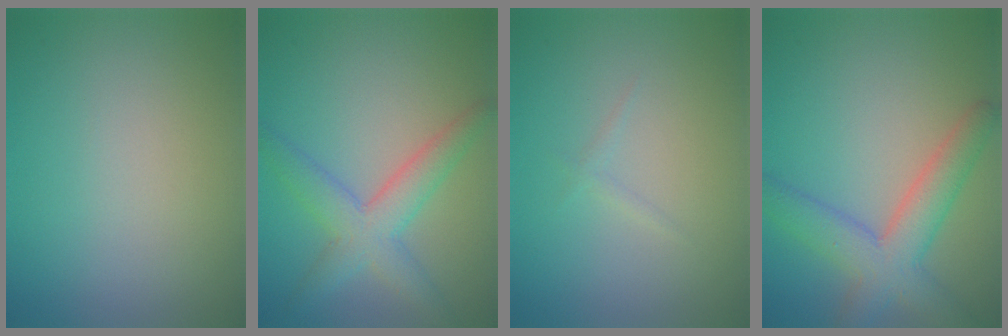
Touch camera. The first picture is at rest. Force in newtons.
{"total": 4.6, "press": 4.6, "slide": 0.2}
{"total": 0.6, "press": 0.6, "slide": 0.0}
{"total": 5.5, "press": 5.5, "slide": 0.3}